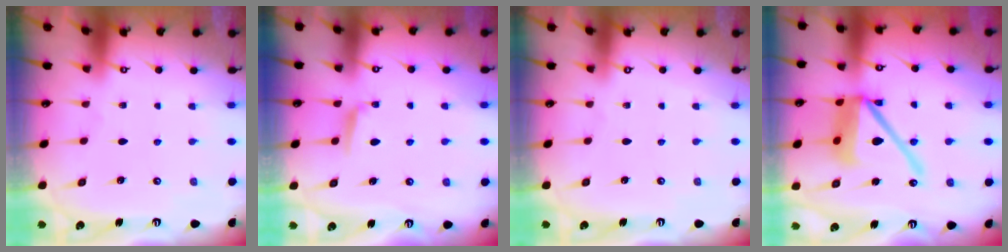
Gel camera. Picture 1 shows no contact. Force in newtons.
{"total": 4.8, "press": 4.7, "slide": 0.6}
{"total": 0.6, "press": 0.5, "slide": 0.4}
{"total": 14.9, "press": 14.8, "slide": 2.1}